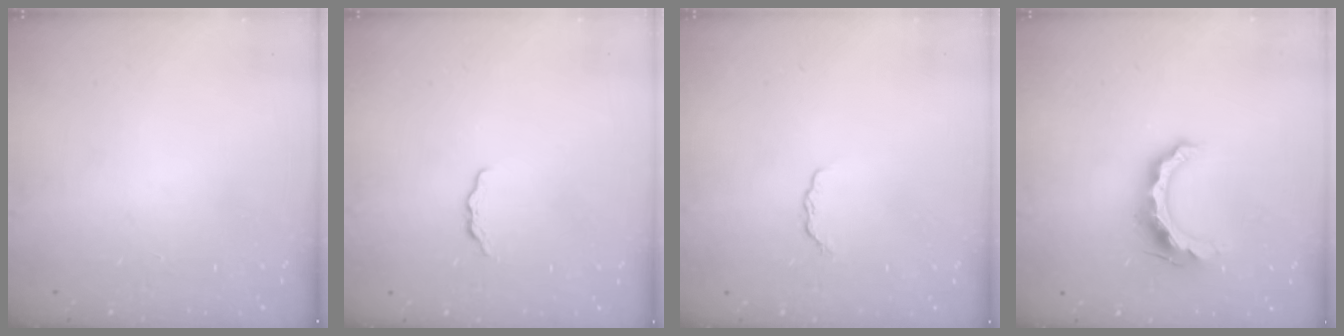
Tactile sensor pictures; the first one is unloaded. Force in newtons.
{"total": 4.1, "press": 4.1, "slide": 0.5}
{"total": 3.3, "press": 3.3, "slide": 0.5}
{"total": 11.7, "press": 11.7, "slide": 1.1}